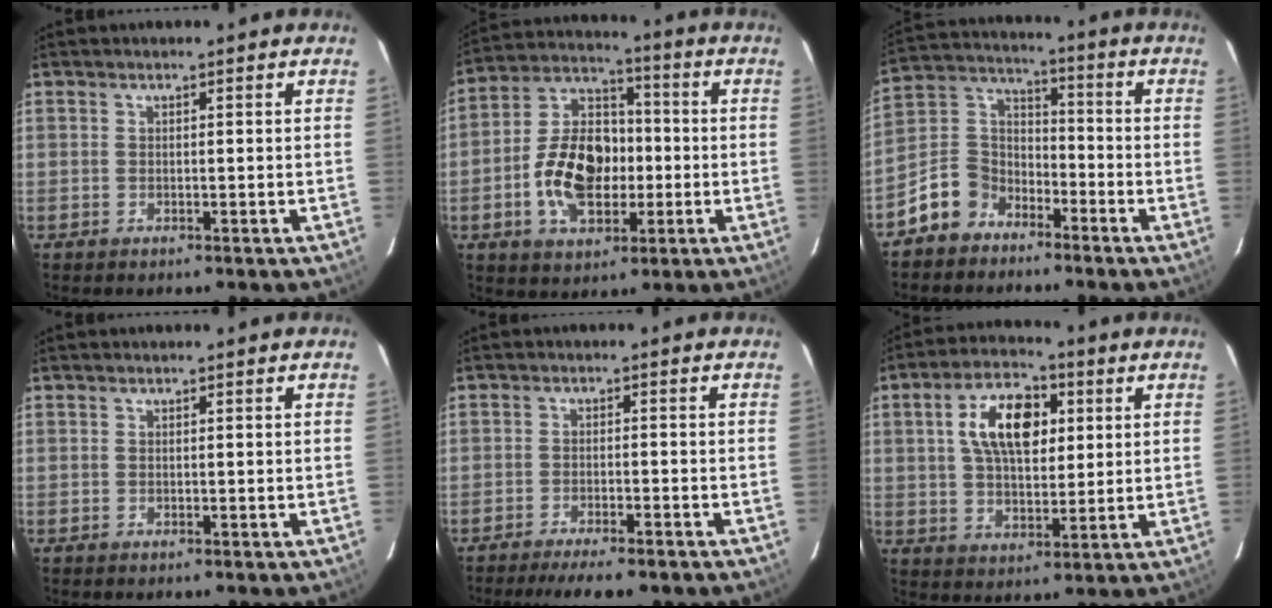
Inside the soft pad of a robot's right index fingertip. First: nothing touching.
{"total": 14.9, "force": [-3.1, 9.6, 10.9], "torque": [-0.217, 0.022, -0.048]}
{"total": 9.4, "force": [-6.2, 6.6, 2.4], "torque": [-0.066, 0.042, -0.121]}
{"total": 0.0}
{"total": 9.7, "force": [-8.1, 1.7, 5.0], "torque": [-0.110, -0.023, -0.123]}
{"total": 12.4, "force": [3.4, 6.7, 9.8], "torque": [-0.171, 0.026, 0.058]}